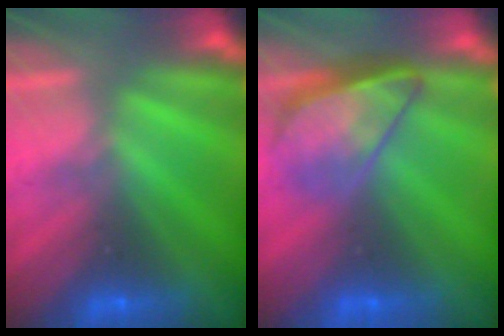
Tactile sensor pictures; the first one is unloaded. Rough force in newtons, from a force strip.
{"total": 3.8}